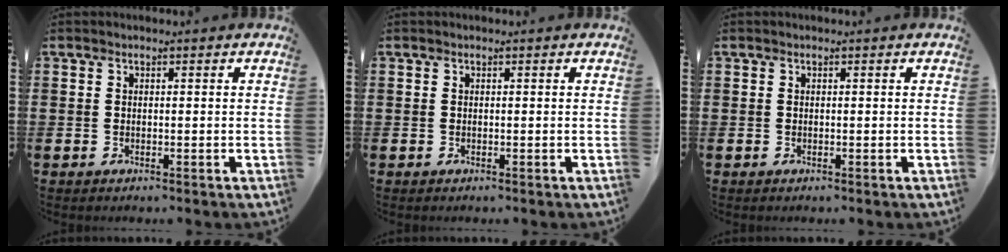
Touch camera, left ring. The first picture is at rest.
{"total": 0.0}
{"total": 0.0}